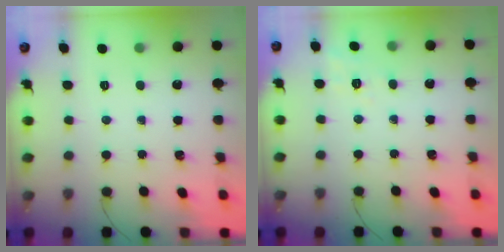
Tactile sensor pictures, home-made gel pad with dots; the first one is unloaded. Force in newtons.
{"total": 1.9, "press": 0.8, "slide": 1.7}